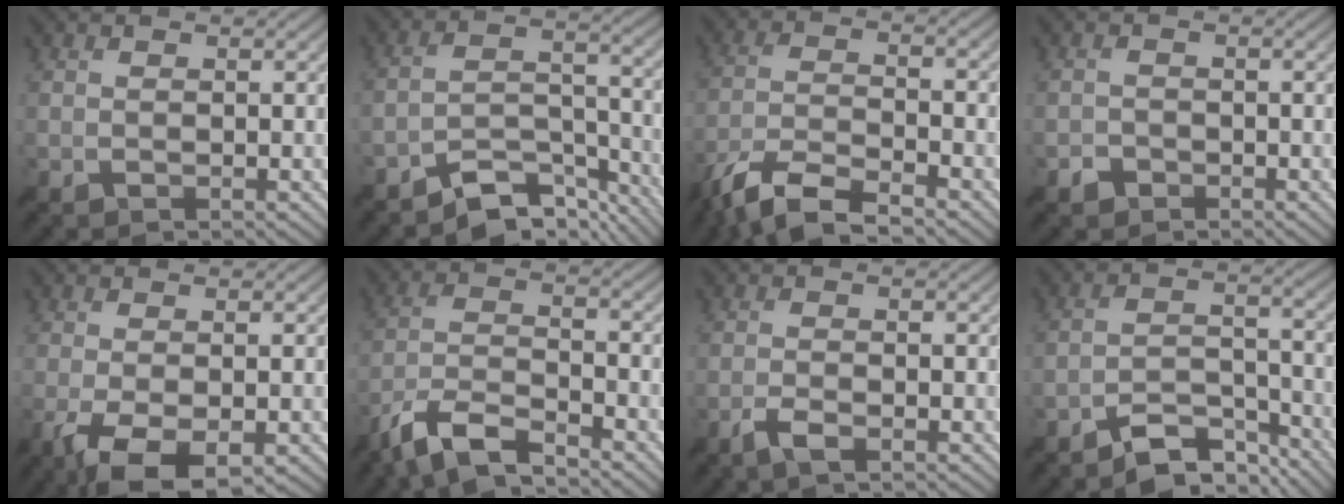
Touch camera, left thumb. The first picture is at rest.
{"total": 8.4, "force": [-6.6, 3.1, 4.1], "torque": [-0.062, 0.005, -0.130]}
{"total": 8.7, "force": [-6.6, 2.1, 5.3], "torque": [-0.119, -0.010, -0.140]}
{"total": 1.5, "force": [-1.0, 1.1, 0.3], "torque": [-0.003, 0.004, -0.024]}
{"total": 7.4, "force": [-3.5, 2.3, 6.1], "torque": [-0.126, -0.012, -0.057]}
{"total": 8.2, "force": [-6.5, 1.9, 4.8], "torque": [-0.104, -0.002, -0.139]}
{"total": 2.2, "force": [-1.3, 0.4, 1.7], "torque": [-0.040, 0.003, -0.032]}
{"total": 7.3, "force": [-5.7, 2.4, 3.8], "torque": [-0.064, 0.006, -0.108]}